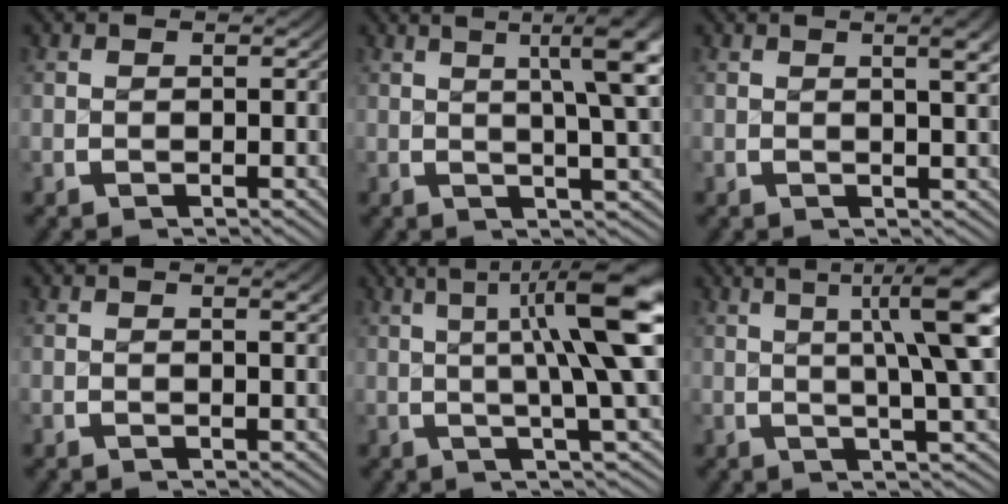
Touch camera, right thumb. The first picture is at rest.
{"total": 9.3, "force": [3.5, 3.8, 7.8], "torque": [-0.089, 0.015, 0.040]}
{"total": 3.4, "force": [1.2, 1.0, 3.0], "torque": [-0.033, 0.004, 0.015]}
{"total": 0.9, "force": [0.4, 0.2, 0.8], "torque": [-0.008, -0.001, 0.005]}
{"total": 10.0, "force": [2.1, 3.5, 9.1], "torque": [-0.120, 0.002, 0.022]}
{"total": 10.1, "force": [3.1, 3.9, 8.8], "torque": [-0.106, 0.003, 0.034]}